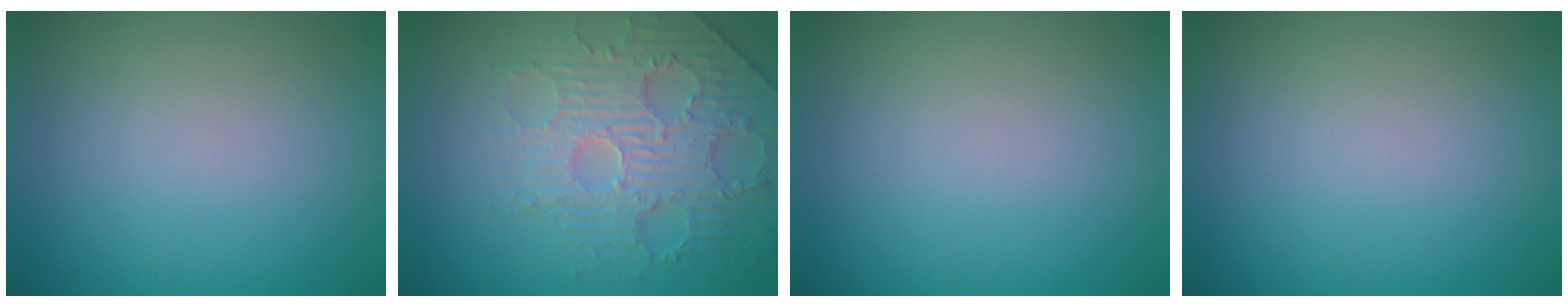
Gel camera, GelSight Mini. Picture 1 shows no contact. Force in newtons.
{"total": 4.7, "press": 4.0, "slide": 2.6}
{"total": 0.0}
{"total": 0.0}